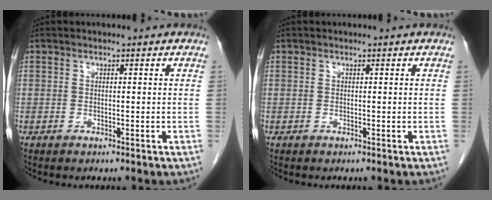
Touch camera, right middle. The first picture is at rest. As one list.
[{"total": 0.0}]